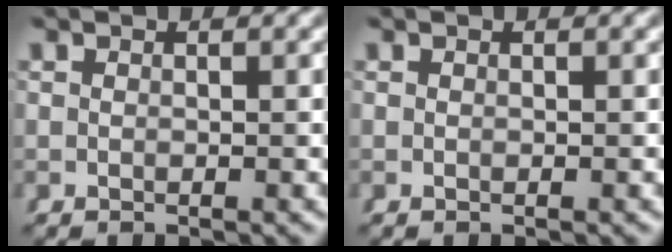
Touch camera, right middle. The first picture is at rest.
{"total": 0.0}